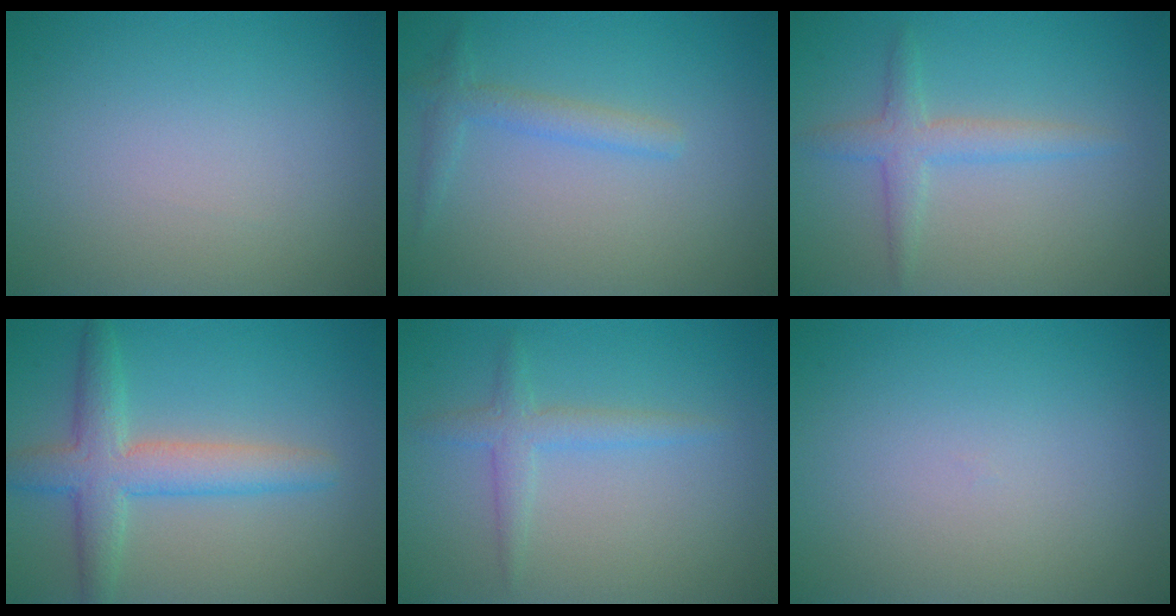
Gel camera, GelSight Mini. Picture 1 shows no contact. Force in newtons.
{"total": 1.9, "press": 1.9, "slide": 0.1}
{"total": 2.5, "press": 2.5, "slide": 0.0}
{"total": 4.9, "press": 4.9, "slide": 0.1}
{"total": 2.1, "press": 2.1, "slide": 0.1}
{"total": 0.0}